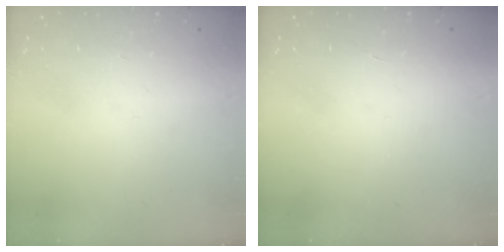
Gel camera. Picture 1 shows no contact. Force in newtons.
{"total": 1.7, "press": 1.7, "slide": 0.1}